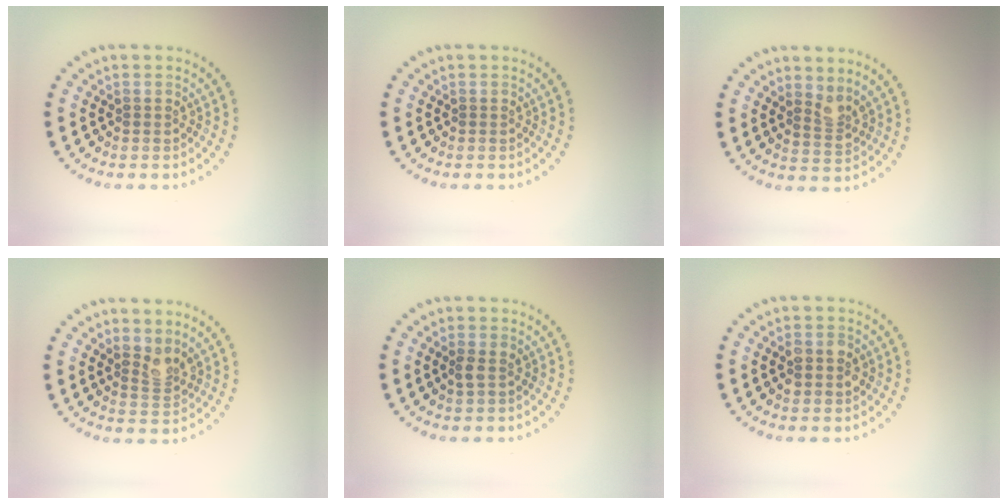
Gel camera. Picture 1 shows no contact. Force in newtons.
{"total": 0.0}
{"total": 2.0, "press": 1.5, "slide": 1.3}
{"total": 2.1, "press": 1.6, "slide": 1.3}
{"total": 0.9, "press": 0.8, "slide": 0.2}
{"total": 2.3, "press": 2.3, "slide": 0.2}